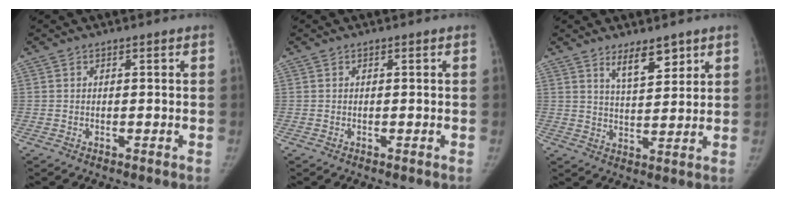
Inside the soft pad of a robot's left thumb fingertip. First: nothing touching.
{"total": 0.0}
{"total": 6.3, "force": [4.2, 2.3, 4.1], "torque": [-0.048, -0.035, 0.071]}